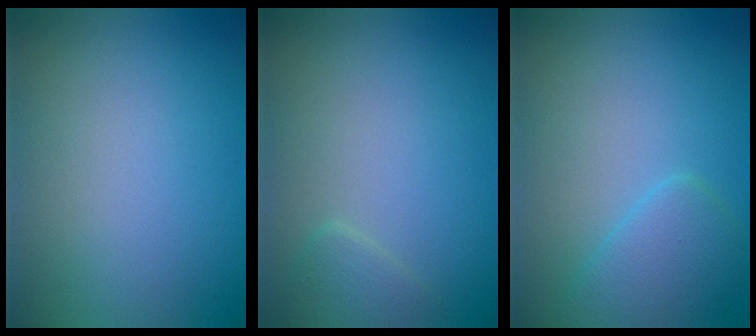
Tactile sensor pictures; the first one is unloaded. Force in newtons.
{"total": 1.2, "press": 1.2, "slide": 0.1}
{"total": 2.5, "press": 2.5, "slide": 0.1}